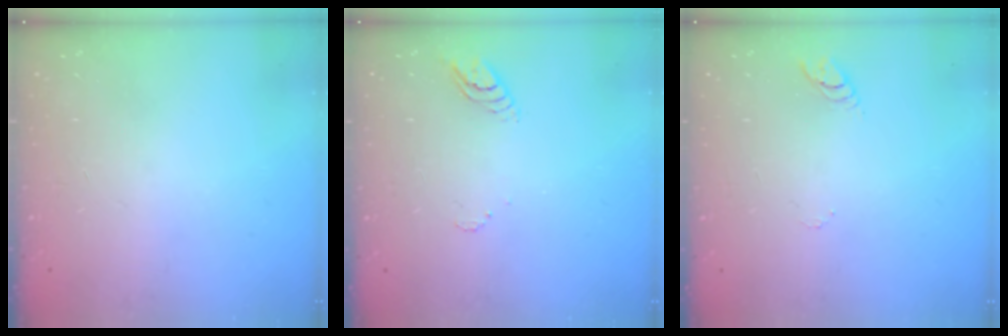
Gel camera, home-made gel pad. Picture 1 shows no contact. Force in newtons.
{"total": 3.5, "press": 3.5, "slide": 0.3}
{"total": 3.2, "press": 3.2, "slide": 0.3}